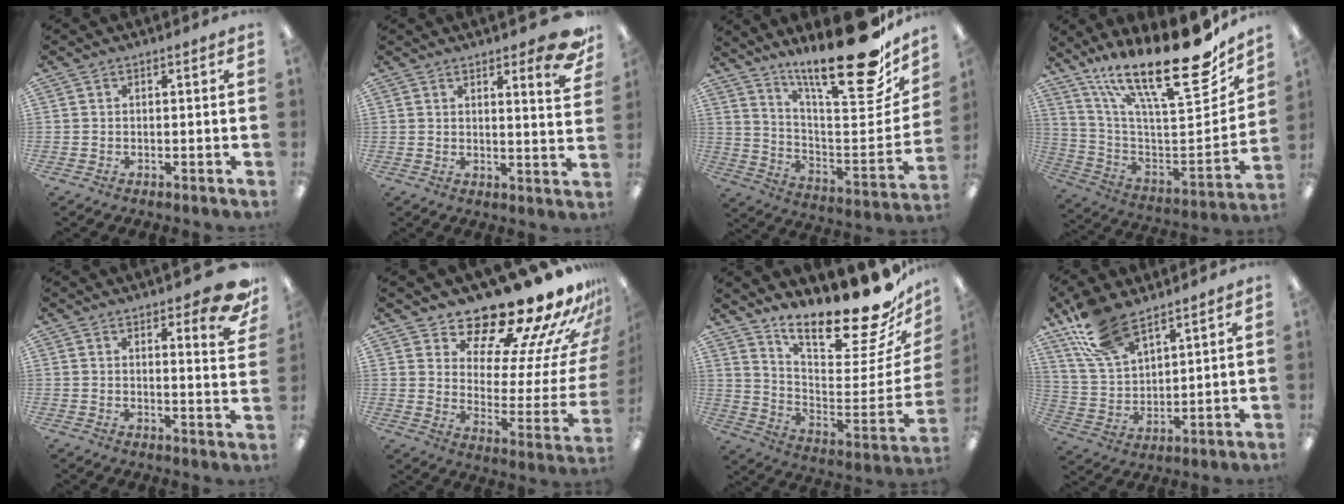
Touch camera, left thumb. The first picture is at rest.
{"total": 9.1, "force": [6.5, 2.2, 6.0], "torque": [-0.067, -0.039, 0.103]}
{"total": 25.7, "force": [20.0, 5.8, 15.1], "torque": [-0.204, -0.152, 0.318]}
{"total": 27.2, "force": [18.9, 6.8, 18.3], "torque": [-0.276, -0.143, 0.314]}
{"total": 10.1, "force": [7.2, 2.9, 6.4], "torque": [-0.068, -0.047, 0.118]}
{"total": 22.2, "force": [19.5, 5.2, 9.3], "torque": [-0.125, -0.164, 0.323]}
{"total": 21.9, "force": [18.1, 4.8, 11.5], "torque": [-0.145, -0.155, 0.292]}
{"total": 14.7, "force": [10.4, 6.7, 7.8], "torque": [-0.172, -0.032, 0.199]}